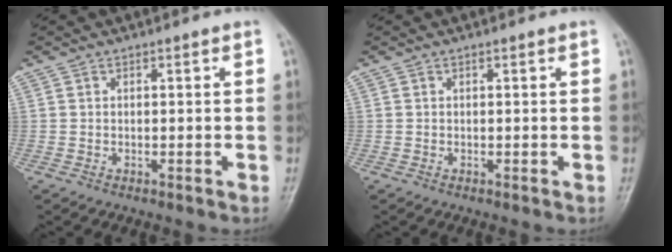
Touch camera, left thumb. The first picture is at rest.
{"total": 0.0}